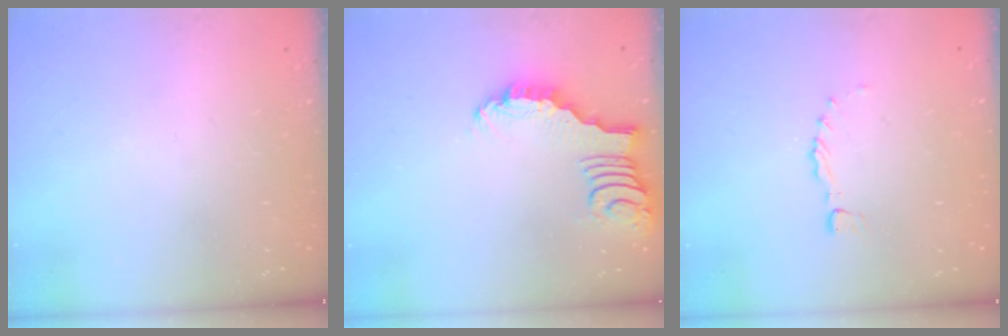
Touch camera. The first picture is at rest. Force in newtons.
{"total": 2.1, "press": 2.1, "slide": 0.2}
{"total": 0.0}